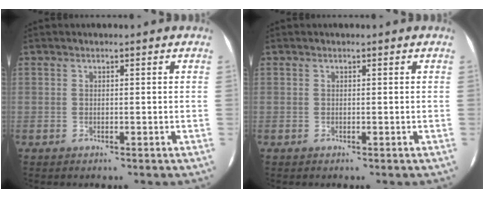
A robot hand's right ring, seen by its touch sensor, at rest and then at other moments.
{"total": 0.0}